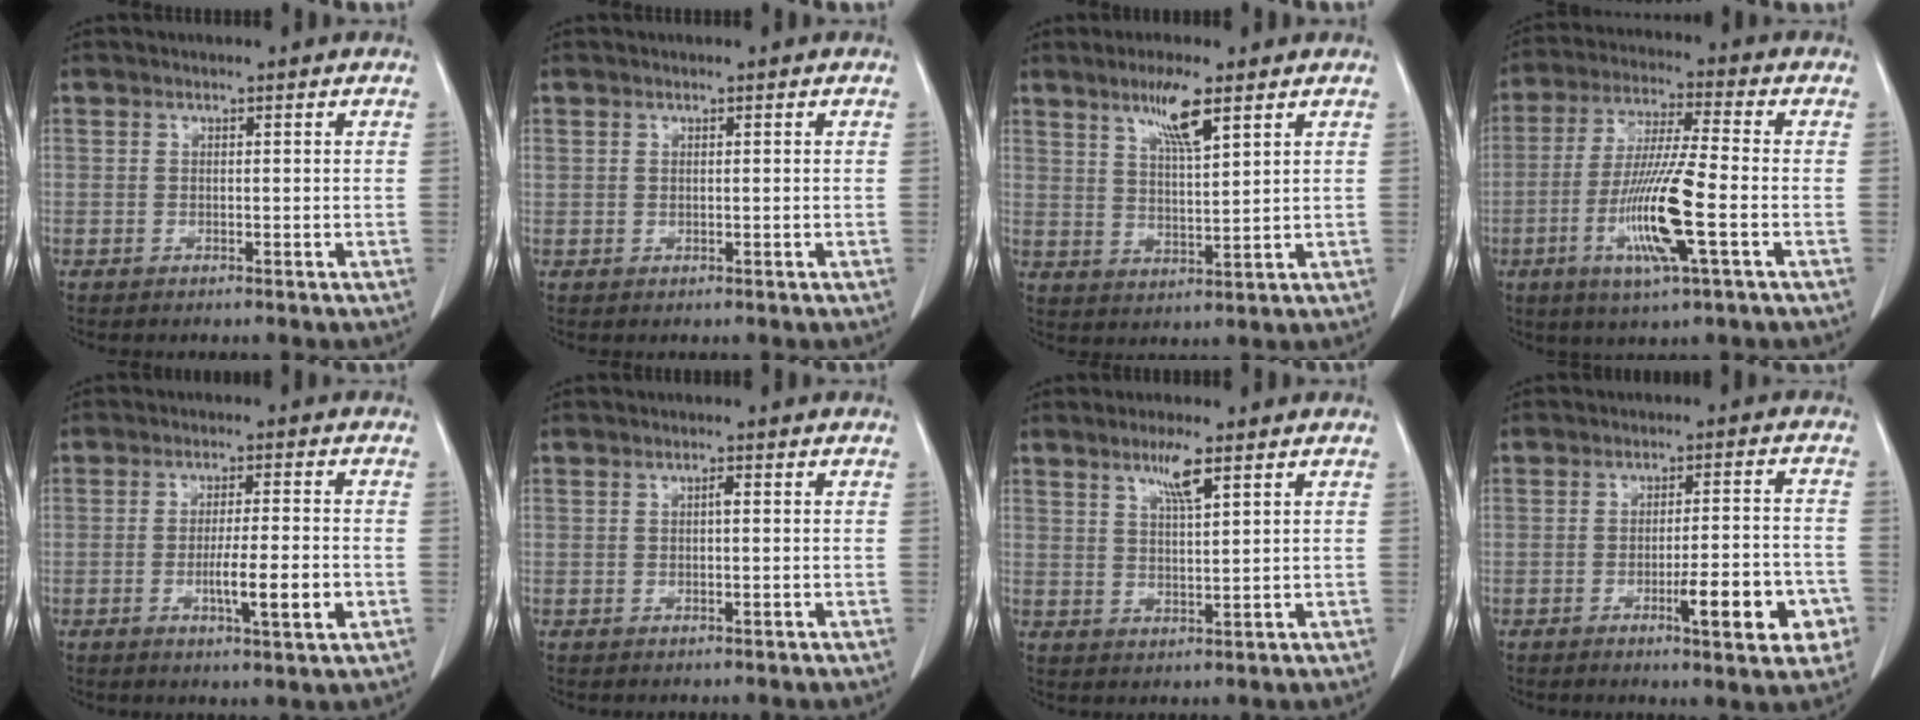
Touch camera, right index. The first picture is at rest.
{"total": 0.0}
{"total": 7.1, "force": [4.3, 0.5, 5.6], "torque": [-0.105, -0.005, 0.078]}
{"total": 13.1, "force": [-3.8, 0.3, 12.5], "torque": [-0.250, -0.017, -0.076]}
{"total": 7.3, "force": [-2.0, 0.5, 7.0], "torque": [-0.113, -0.010, -0.032]}
{"total": 1.1, "force": [0.2, 0.2, 1.1], "torque": [-0.021, 0.002, 0.003]}
{"total": 4.7, "force": [2.8, 0.2, 3.8], "torque": [-0.071, -0.005, 0.051]}
{"total": 9.8, "force": [-3.8, 1.7, 8.9], "torque": [-0.117, 0.004, -0.049]}